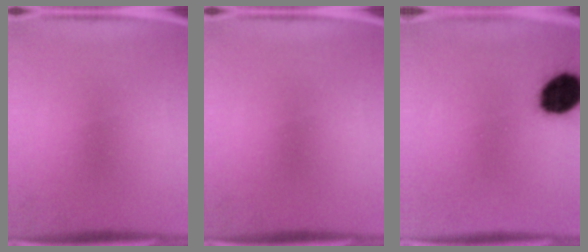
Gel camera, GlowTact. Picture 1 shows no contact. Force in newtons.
{"total": 0.0}
{"total": 12.5}